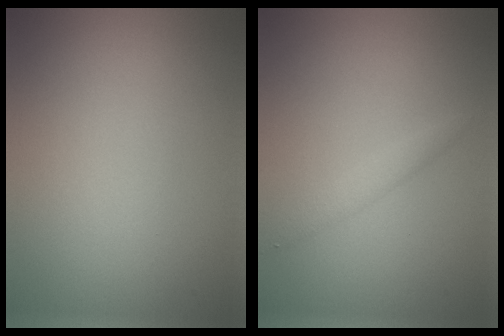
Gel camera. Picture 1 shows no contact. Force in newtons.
{"total": 1.3, "press": 1.3, "slide": 0.1}